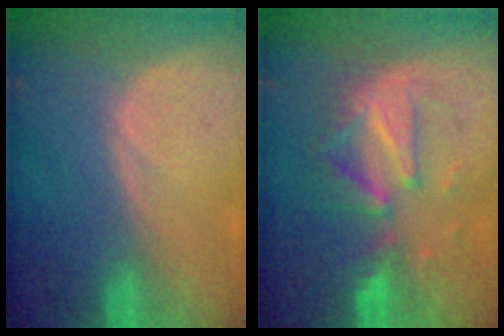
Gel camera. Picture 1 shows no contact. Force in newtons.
{"total": 8.1, "press": 8.0, "slide": 0.6}